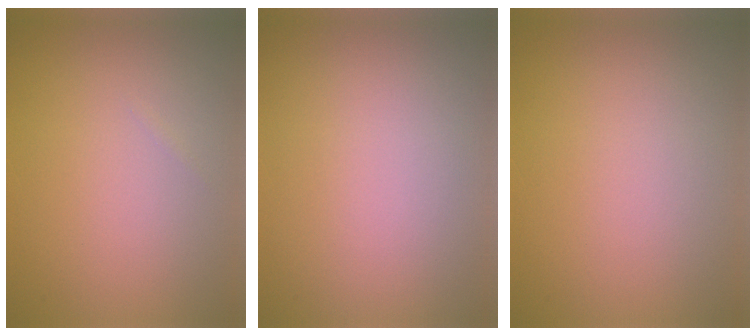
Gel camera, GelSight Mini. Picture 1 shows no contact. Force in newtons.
{"total": 0.0}
{"total": 0.0}